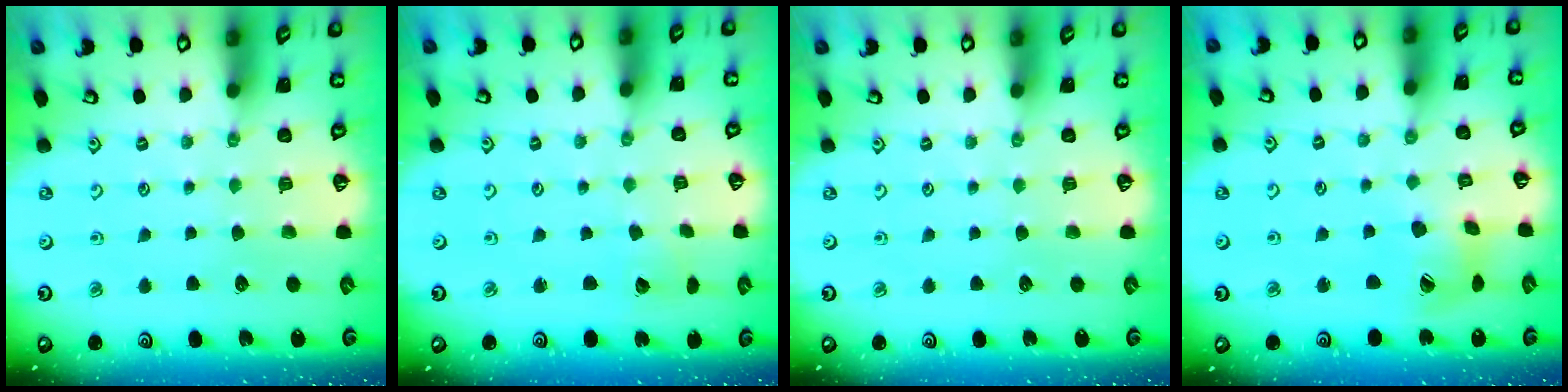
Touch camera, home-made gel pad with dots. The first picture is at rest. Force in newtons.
{"total": 3.2, "press": 3.2, "slide": 0.4}
{"total": 0.0}
{"total": 9.9, "press": 9.9, "slide": 1.3}